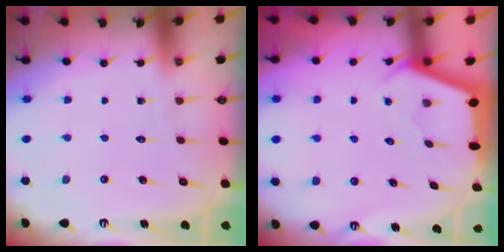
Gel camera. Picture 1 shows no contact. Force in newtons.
{"total": 2.9, "press": 2.9, "slide": 0.3}